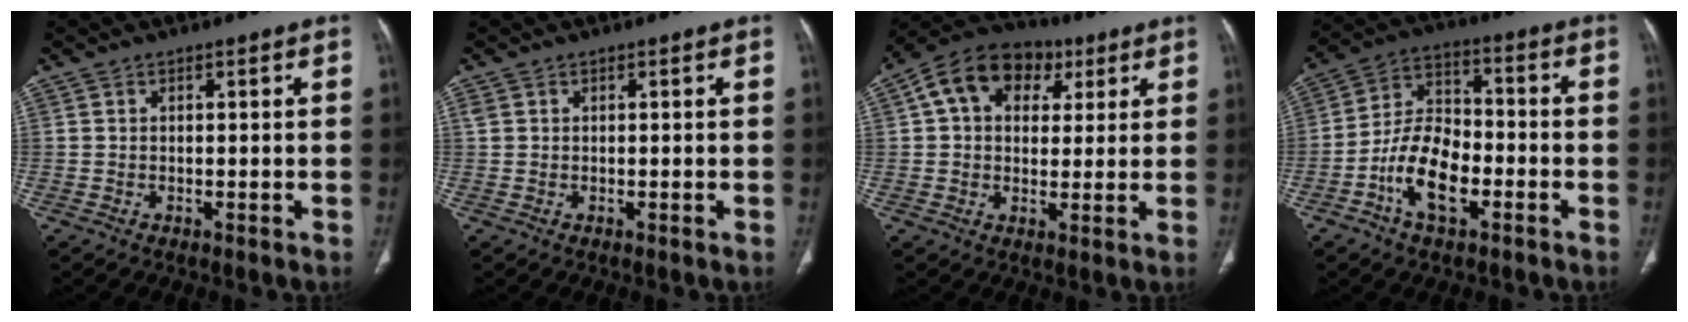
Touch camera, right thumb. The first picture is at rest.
{"total": 0.9, "force": [0.5, 0.6, 0.4], "torque": [-0.007, 0.007, 0.012]}
{"total": 13.8, "force": [4.8, 10.1, 8.1], "torque": [-0.110, 0.017, 0.069]}
{"total": 12.2, "force": [-4.8, 6.7, 9.0], "torque": [-0.155, 0.035, -0.089]}